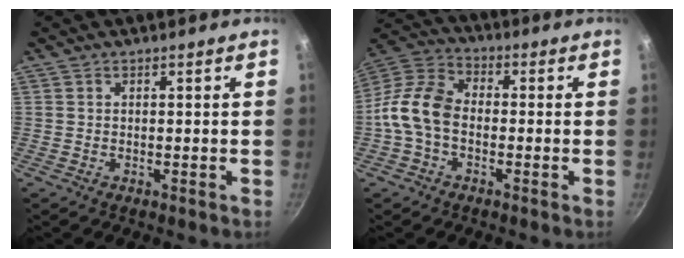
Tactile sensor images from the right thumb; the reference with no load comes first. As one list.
[{"total": 10.6, "force": [-2.0, 7.2, 7.6], "torque": [-0.138, 0.036, -0.061]}]